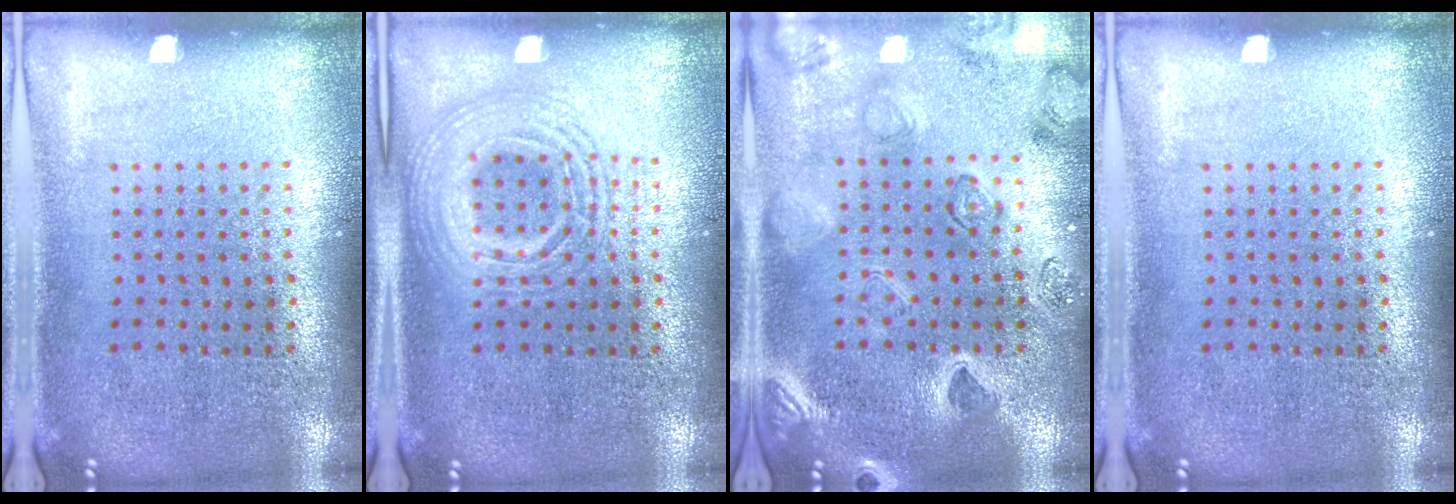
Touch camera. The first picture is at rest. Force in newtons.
{"total": 2.6, "press": 2.6, "slide": 0.3}
{"total": 2.5, "press": 2.4, "slide": 0.6}
{"total": 0.0}